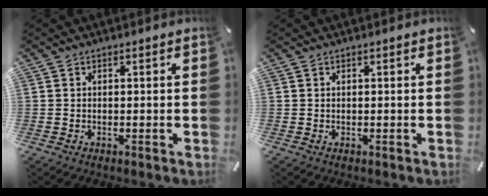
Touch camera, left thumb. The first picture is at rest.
{"total": 0.0}